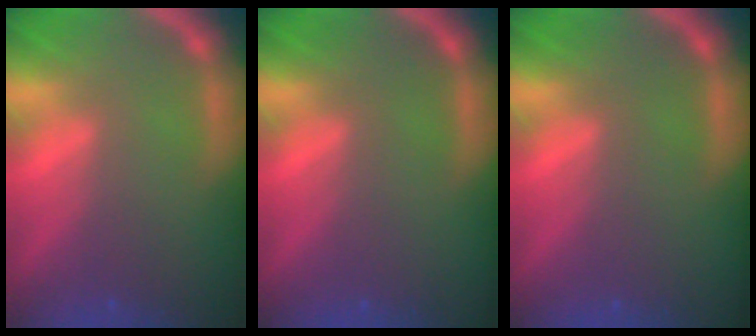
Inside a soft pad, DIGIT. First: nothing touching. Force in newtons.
{"total": 0.0}
{"total": 0.0}